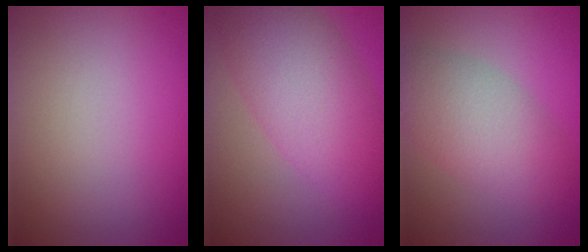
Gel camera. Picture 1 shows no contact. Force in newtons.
{"total": 6.9, "press": 6.9, "slide": 0.2}
{"total": 4.7, "press": 4.7, "slide": 0.3}